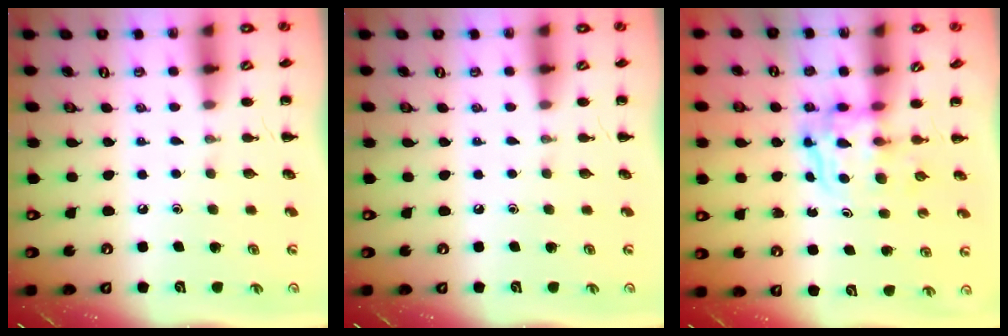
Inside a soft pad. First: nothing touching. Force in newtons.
{"total": 0.0}
{"total": 3.6, "press": 3.6, "slide": 0.2}